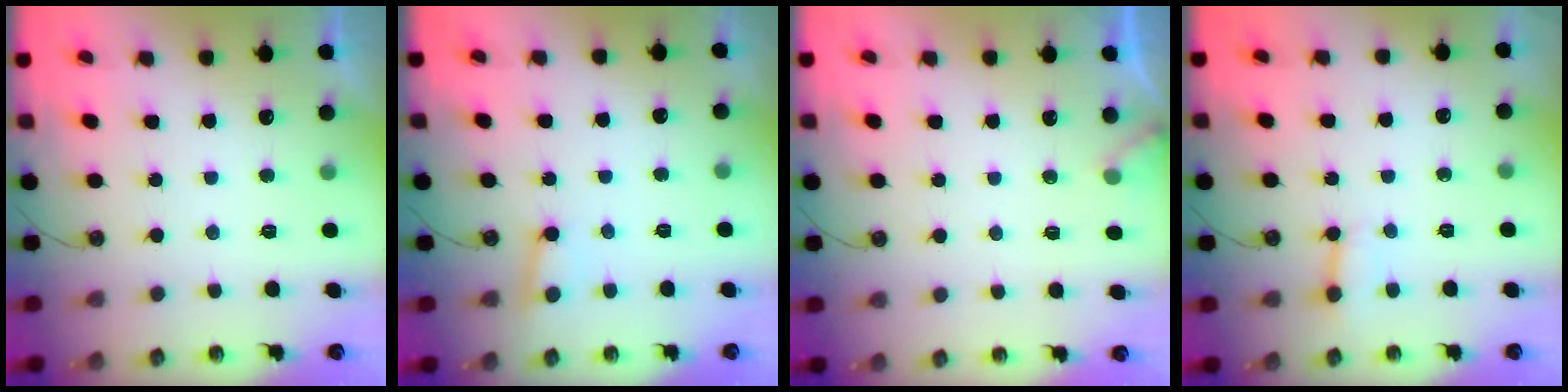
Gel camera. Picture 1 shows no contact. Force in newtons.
{"total": 3.2, "press": 3.1, "slide": 0.8}
{"total": 3.4, "press": 3.4, "slide": 0.1}
{"total": 3.7, "press": 3.7, "slide": 0.2}